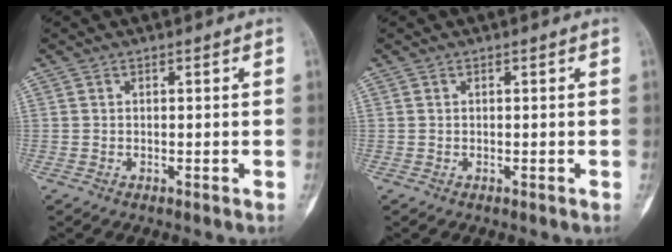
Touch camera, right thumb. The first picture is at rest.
{"total": 0.0}